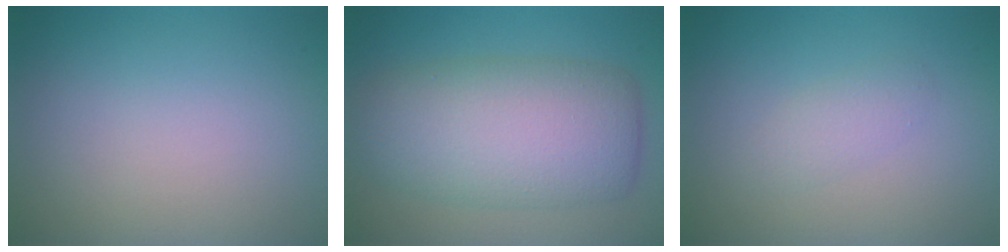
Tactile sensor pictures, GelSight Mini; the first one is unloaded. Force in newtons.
{"total": 8.7, "press": 8.7, "slide": 0.2}
{"total": 1.5, "press": 1.5, "slide": 0.1}